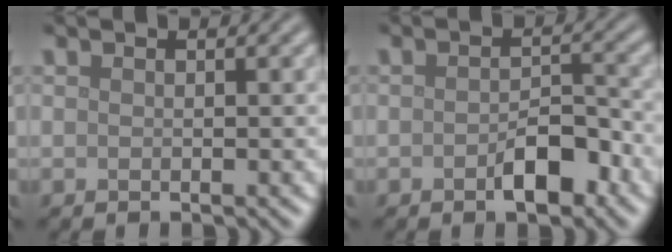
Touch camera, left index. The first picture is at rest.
{"total": 3.4, "force": [-1.7, 1.5, 2.5], "torque": [-0.034, 0.005, -0.026]}